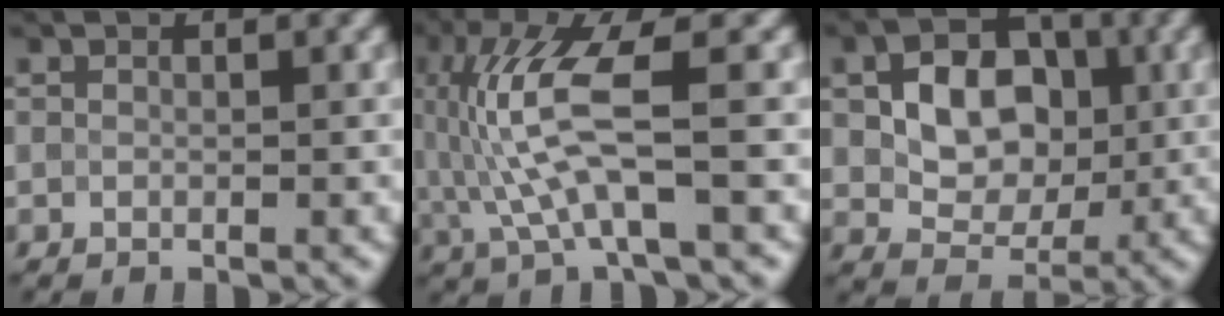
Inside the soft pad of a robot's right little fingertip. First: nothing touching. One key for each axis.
{"total": 7.3, "fx": 0.3, "fy": 1.6, "fz": 7.2, "tx": -0.169, "ty": 0.005, "tz": 0.012}
{"total": 6.6, "fx": 0.6, "fy": 4.7, "fz": 4.6, "tx": -0.078, "ty": 0.005, "tz": 0.008}